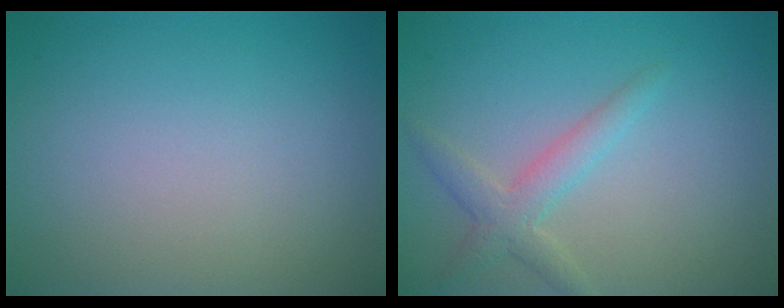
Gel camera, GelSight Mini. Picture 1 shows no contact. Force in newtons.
{"total": 2.5, "press": 2.5, "slide": 0.2}